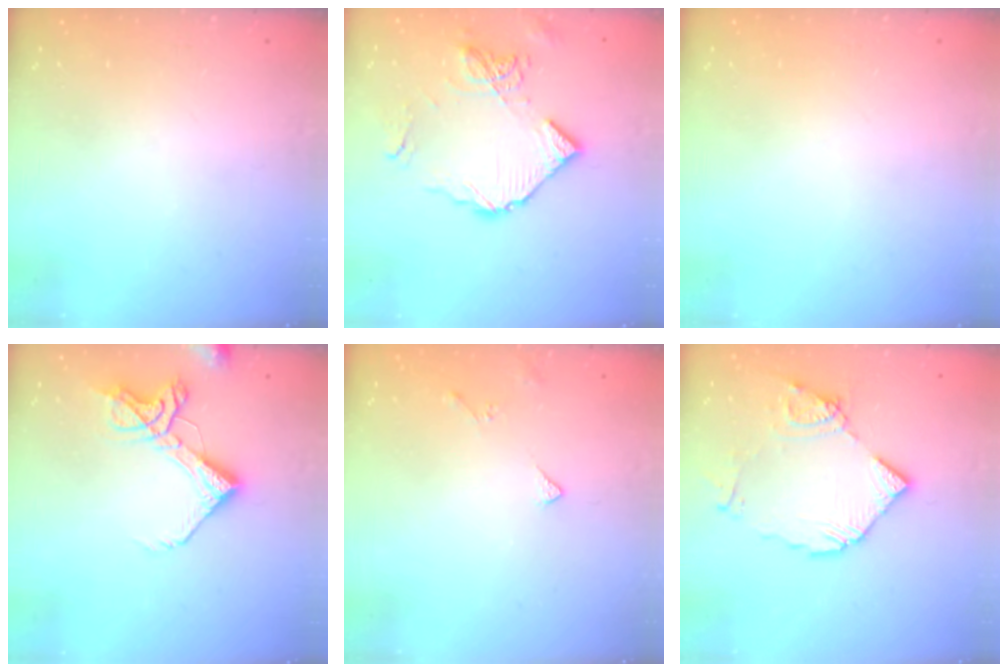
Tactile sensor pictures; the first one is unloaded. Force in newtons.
{"total": 12.2, "press": 12.2, "slide": 1.3}
{"total": 0.0}
{"total": 10.8, "press": 10.7, "slide": 1.3}
{"total": 3.8, "press": 3.7, "slide": 0.7}
{"total": 12.2, "press": 12.1, "slide": 1.3}